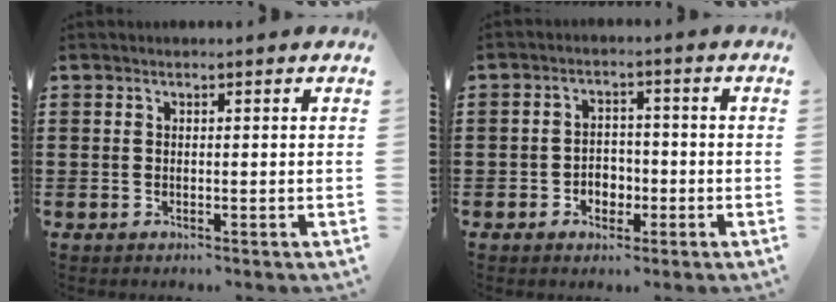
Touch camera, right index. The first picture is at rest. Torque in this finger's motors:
{"motor_torque": [1.38, 0.76, 0.07, 0.04]}